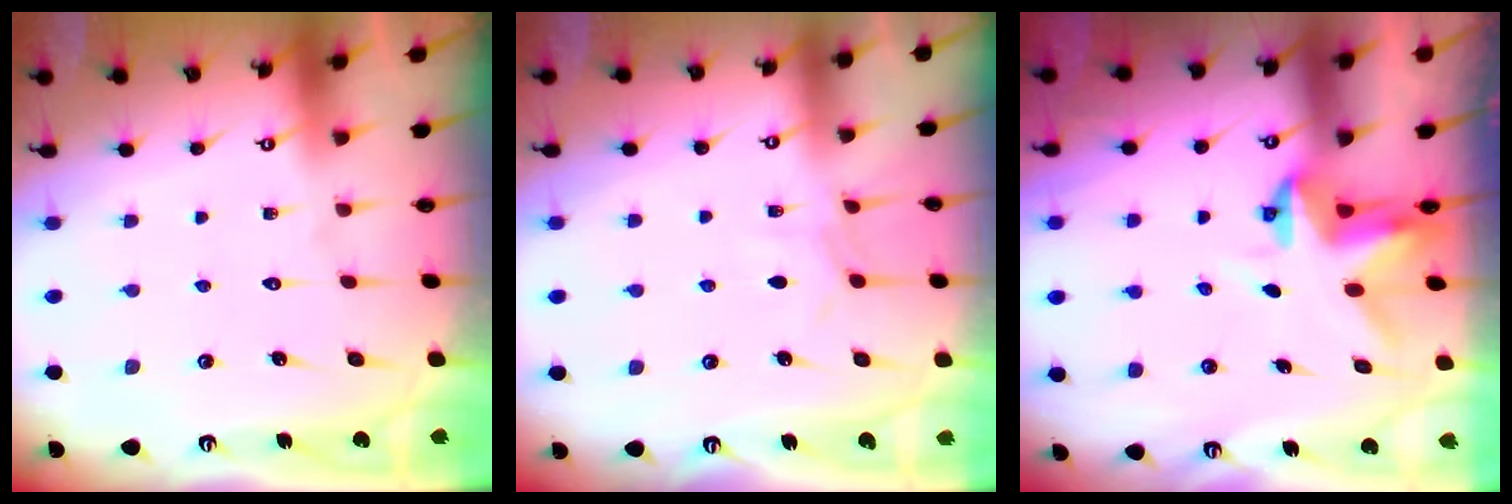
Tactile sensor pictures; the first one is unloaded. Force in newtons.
{"total": 4.9, "press": 4.9, "slide": 0.7}
{"total": 4.4, "press": 4.4, "slide": 0.2}